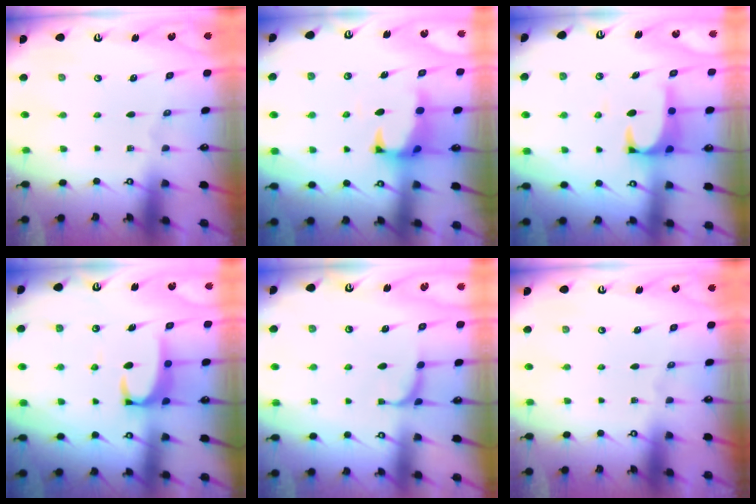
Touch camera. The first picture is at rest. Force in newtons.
{"total": 1.2, "press": 0.8, "slide": 1.0}
{"total": 2.5, "press": 2.4, "slide": 0.8}
{"total": 3.9, "press": 3.9, "slide": 0.3}
{"total": 2.1, "press": 2.0, "slide": 0.6}
{"total": 0.0}